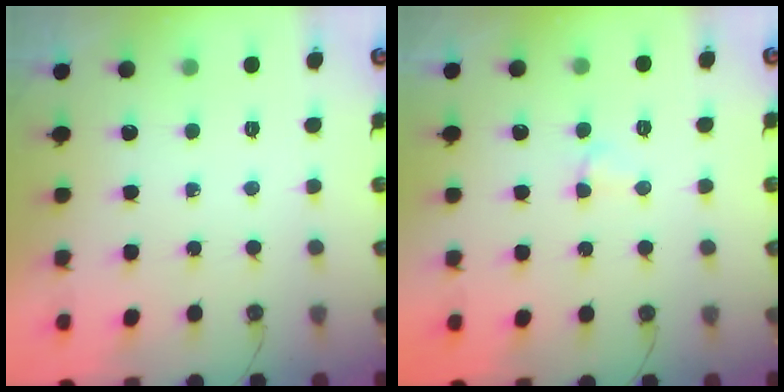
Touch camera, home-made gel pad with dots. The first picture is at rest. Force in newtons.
{"total": 2.9, "press": 2.8, "slide": 0.6}